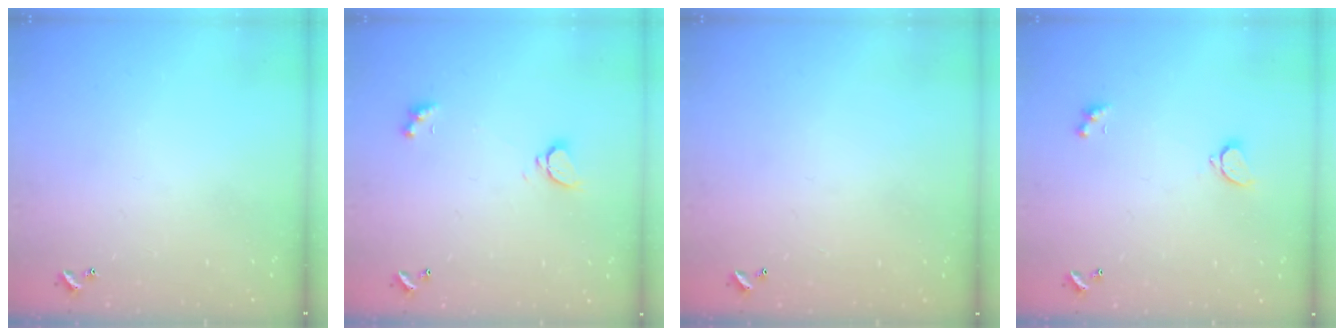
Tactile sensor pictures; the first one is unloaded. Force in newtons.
{"total": 1.8, "press": 1.8, "slide": 0.3}
{"total": 2.7, "press": 2.7, "slide": 0.1}
{"total": 1.0, "press": 0.8, "slide": 0.6}